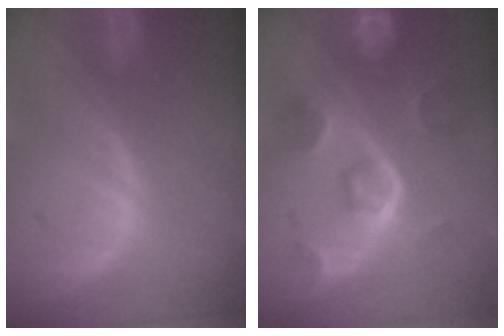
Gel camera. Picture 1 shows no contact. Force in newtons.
{"total": 8.6, "press": 7.7, "slide": 3.9}